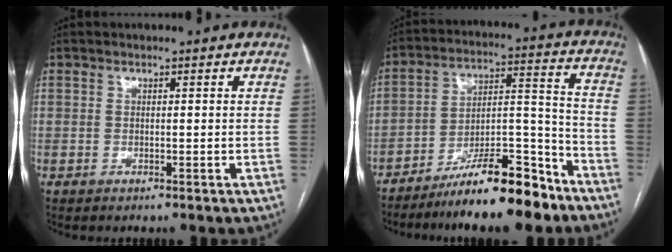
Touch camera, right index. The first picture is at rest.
{"total": 15.0, "force": [-12.0, 2.5, 8.7], "torque": [-0.129, 0.028, -0.197]}